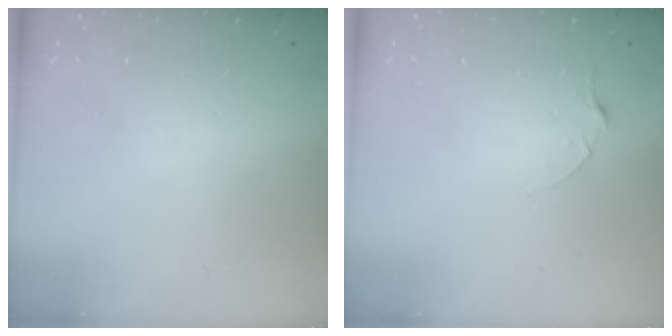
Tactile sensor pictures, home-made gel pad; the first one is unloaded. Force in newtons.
{"total": 2.5, "press": 2.5, "slide": 0.3}